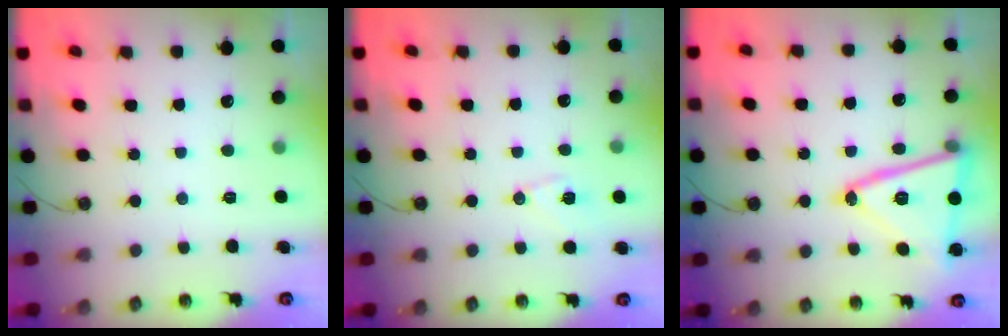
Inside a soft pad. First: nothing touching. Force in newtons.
{"total": 7.6, "press": 7.2, "slide": 2.5}
{"total": 19.2, "press": 19.0, "slide": 2.4}